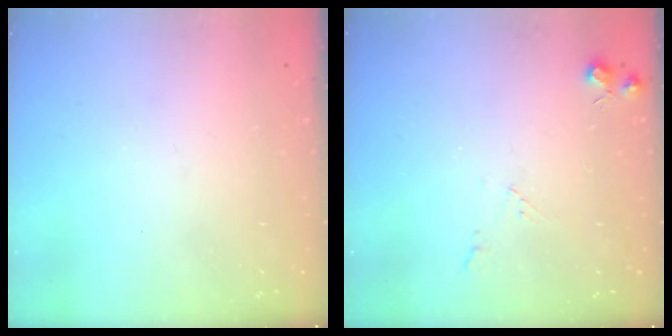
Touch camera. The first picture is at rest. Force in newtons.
{"total": 5.0, "press": 4.9, "slide": 0.8}